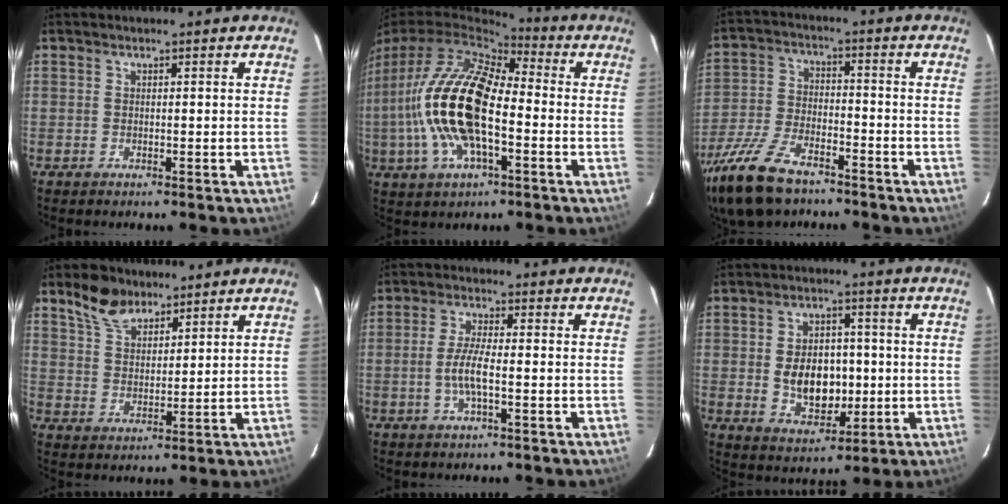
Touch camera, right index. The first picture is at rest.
{"total": 18.2, "force": [-2.9, 7.5, 16.4], "torque": [-0.330, -0.003, -0.057]}
{"total": 16.8, "force": [-12.1, 7.1, 9.2], "torque": [-0.215, -0.027, -0.229]}
{"total": 7.9, "force": [5.9, 4.0, 3.5], "torque": [-0.068, 0.017, 0.111]}
{"total": 5.4, "force": [-1.3, 0.9, 5.2], "torque": [-0.106, 0.000, -0.026]}
{"total": 10.4, "force": [-0.7, 6.9, 7.7], "torque": [-0.146, 0.005, 0.004]}